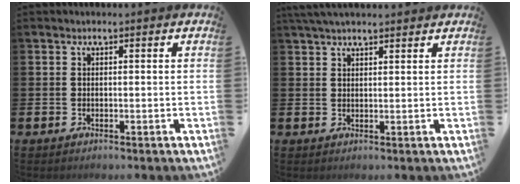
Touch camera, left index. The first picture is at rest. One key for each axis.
{"total": 3.3, "fx": 2.9, "fy": 0.6, "fz": 1.3, "tx": -0.027, "ty": -0.003, "tz": 0.054}